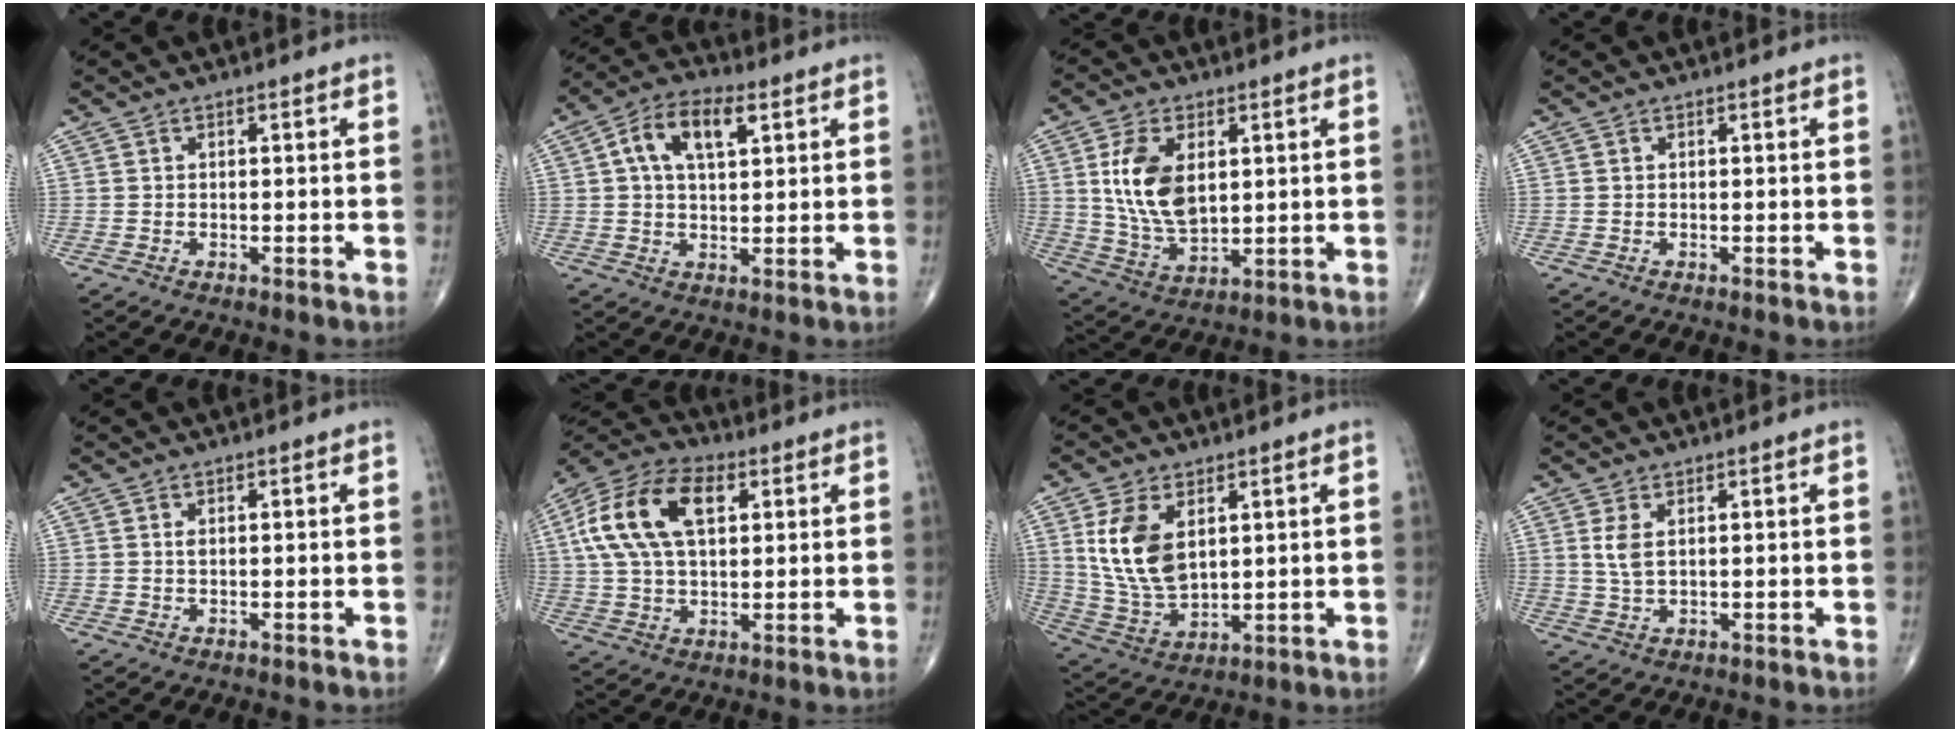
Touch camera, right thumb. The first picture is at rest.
{"total": 10.1, "force": [3.5, 5.4, 7.9], "torque": [-0.133, 0.014, 0.055]}
{"total": 12.9, "force": [2.9, 7.6, 10.0], "torque": [-0.180, -0.016, 0.063]}
{"total": 0.0}
{"total": 0.8, "force": [0.2, 0.4, 0.7], "torque": [-0.013, 0.002, 0.006]}
{"total": 16.9, "force": [4.8, 9.6, 13.0], "torque": [-0.244, 0.016, 0.081]}
{"total": 12.6, "force": [3.7, 7.3, 9.5], "torque": [-0.180, -0.016, 0.086]}
{"total": 3.7, "force": [1.1, 1.8, 3.0], "torque": [-0.064, -0.003, 0.031]}